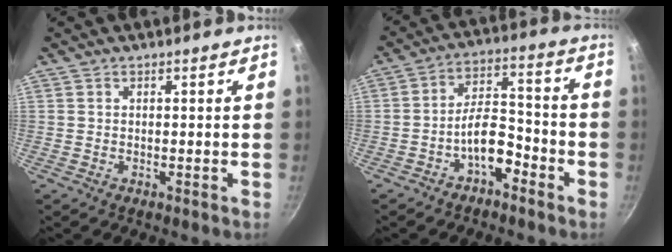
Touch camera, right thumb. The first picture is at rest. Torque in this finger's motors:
{"motor_torque": [3.39, 1.62, 1.45, -1.32, 0.70]}